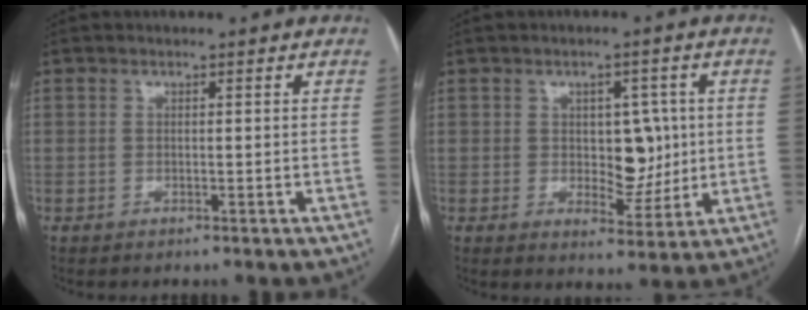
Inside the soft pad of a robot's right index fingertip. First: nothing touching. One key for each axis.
{"total": 6.9, "fx": 0.5, "fy": 4.0, "fz": 5.6, "tx": -0.070, "ty": 0.007, "tz": 0.018}